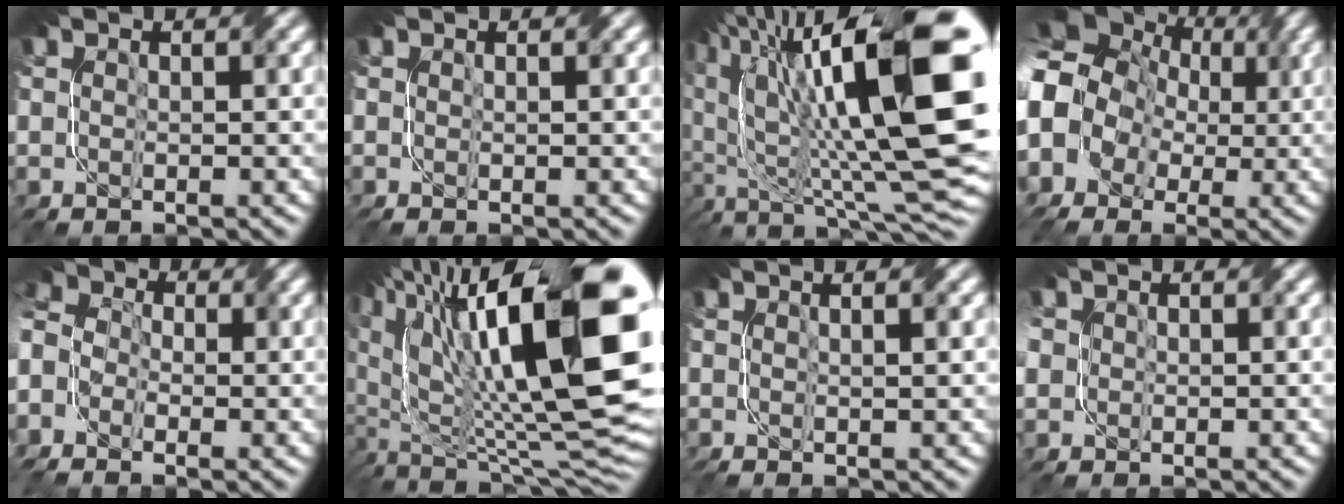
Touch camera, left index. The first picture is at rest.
{"total": 1.0, "force": [0.1, 0.3, 0.9], "torque": [-0.011, -0.001, 0.003]}
{"total": 18.9, "force": [3.2, 6.5, 17.5], "torque": [-0.265, 0.014, 0.065]}
{"total": 12.0, "force": [0.0, 10.6, 5.7], "torque": [-0.136, 0.000, -0.031]}
{"total": 6.6, "force": [-3.0, 4.7, 3.5], "torque": [-0.087, -0.010, -0.056]}
{"total": 18.4, "force": [3.2, 8.0, 16.2], "torque": [-0.259, -0.012, 0.073]}
{"total": 2.6, "force": [0.8, 0.9, 2.3], "torque": [-0.017, 0.006, 0.002]}
{"total": 2.7, "force": [0.8, 2.3, 1.1], "torque": [-0.030, 0.008, 0.016]}